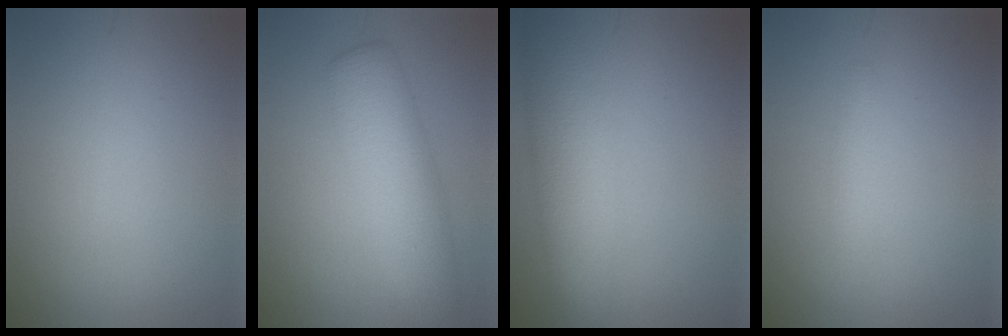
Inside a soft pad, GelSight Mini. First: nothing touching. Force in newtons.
{"total": 5.9, "press": 5.9, "slide": 0.3}
{"total": 5.3, "press": 5.3, "slide": 0.1}
{"total": 1.3, "press": 1.3, "slide": 0.1}